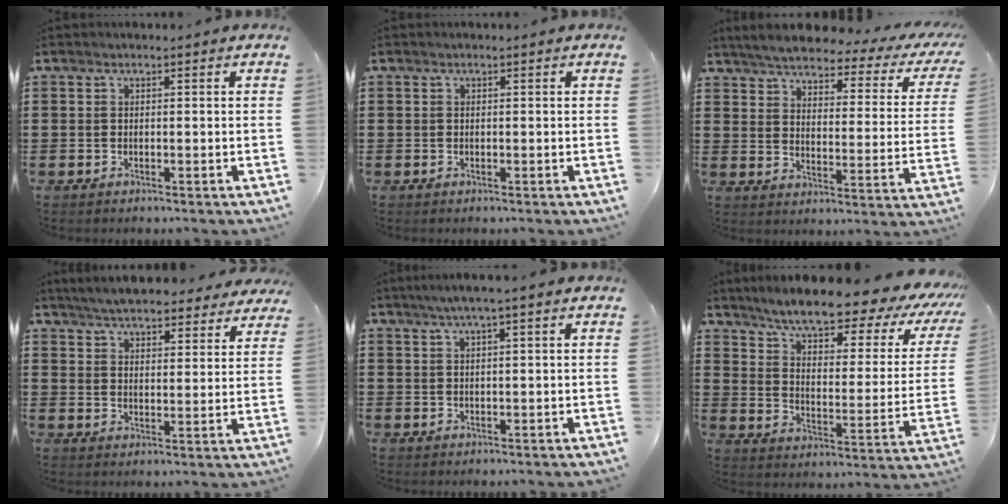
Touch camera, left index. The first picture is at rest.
{"total": 0.0}
{"total": 4.3, "force": [3.9, 0.3, 1.8], "torque": [-0.058, -0.025, 0.060]}
{"total": 5.3, "force": [5.2, 0.3, 1.0], "torque": [-0.042, -0.021, 0.094]}
{"total": 2.5, "force": [1.3, -0.1, 2.1], "torque": [-0.041, 0.000, 0.021]}
{"total": 7.7, "force": [6.6, 0.4, 3.9], "torque": [-0.090, -0.050, 0.103]}